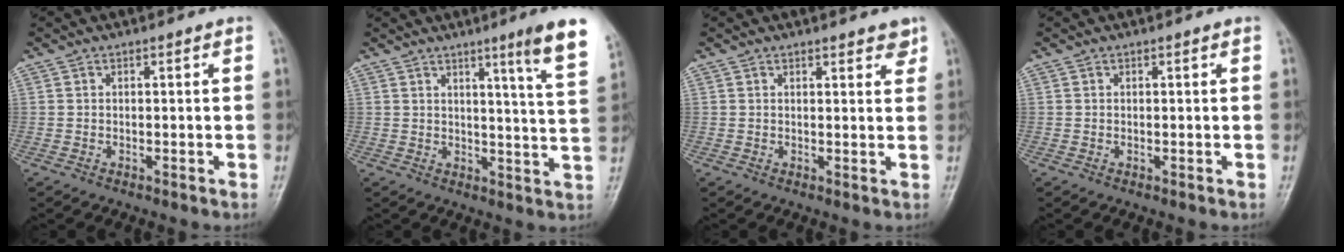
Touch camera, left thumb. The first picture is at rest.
{"total": 9.9, "force": [5.9, -0.4, 7.9], "torque": [-0.102, -0.040, 0.073]}
{"total": 2.9, "force": [2.4, 1.0, 1.4], "torque": [0.001, -0.012, 0.027]}
{"total": 0.0}